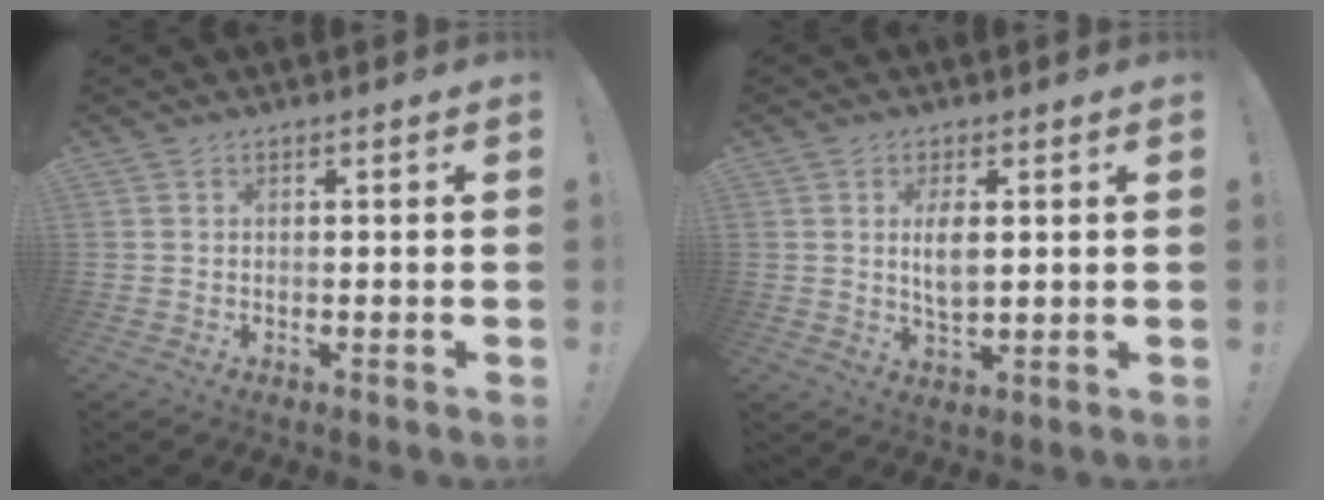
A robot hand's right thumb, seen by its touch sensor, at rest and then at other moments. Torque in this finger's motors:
{"motor_torque": [1.58, 1.46, 0.59, -0.64, 0.09]}